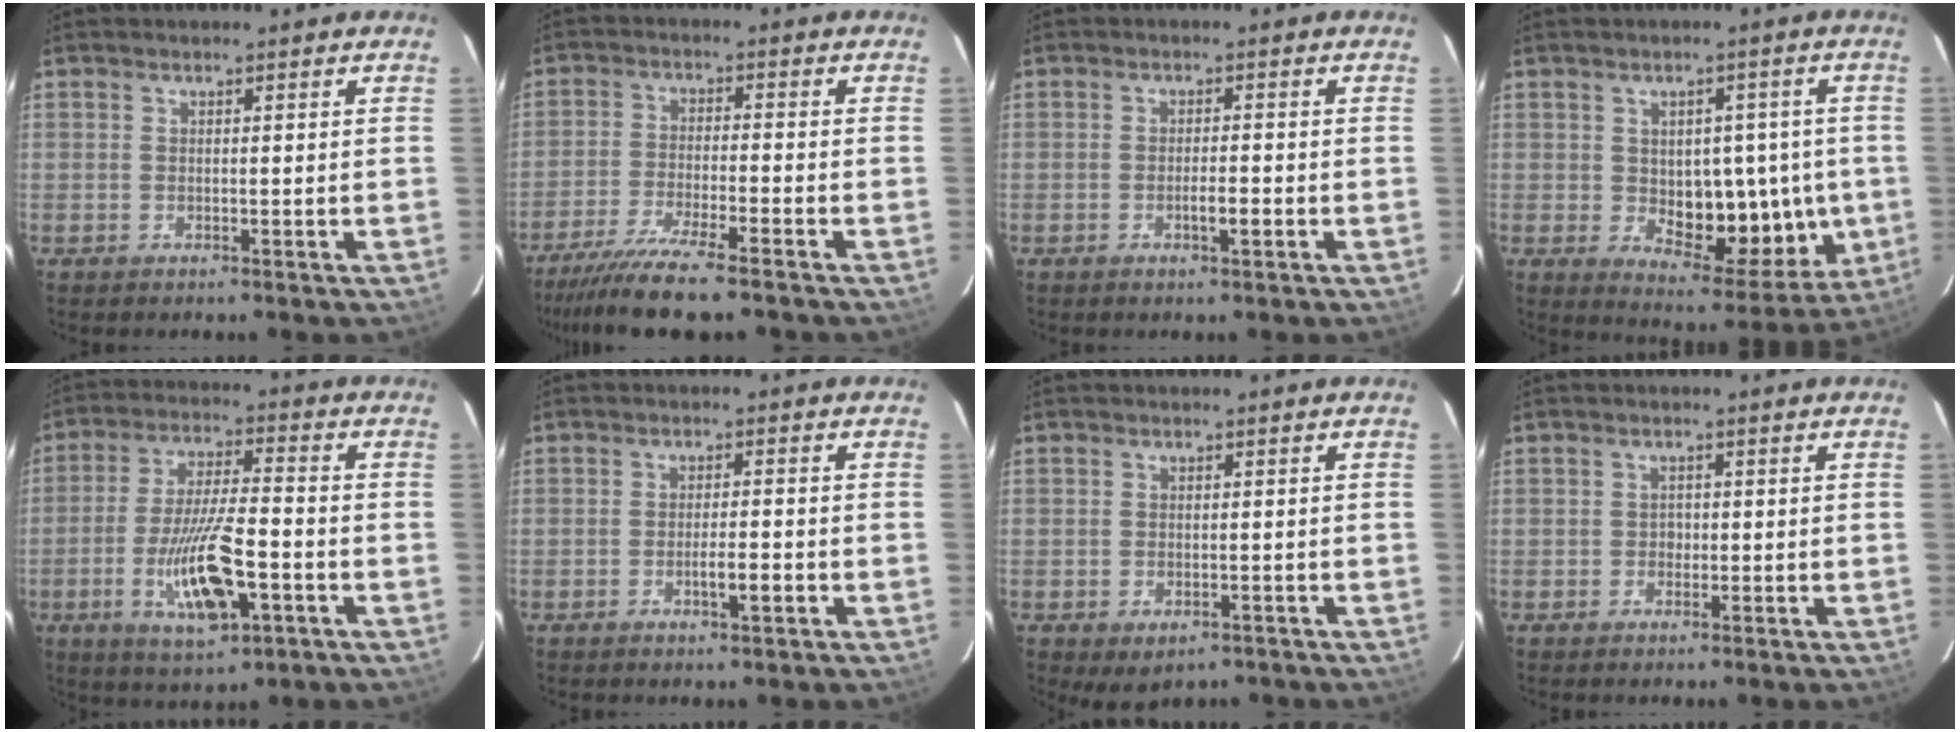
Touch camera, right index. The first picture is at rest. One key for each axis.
{"total": 10.8, "fx": -8.9, "fy": -0.2, "fz": 6.1, "tx": -0.096, "ty": -0.032, "tz": -0.147}
{"total": 2.4, "fx": -0.9, "fy": 0.3, "fz": 2.2, "tx": -0.037, "ty": 0.000, "tz": -0.016}
{"total": 12.3, "fx": -0.9, "fy": 6.9, "fz": 10.2, "tx": -0.121, "ty": 0.007, "tz": 0.009}
{"total": 12.6, "fx": -4.2, "fy": 2.8, "fz": 11.6, "tx": -0.219, "ty": -0.008, "tz": -0.068}
{"total": 3.2, "fx": -1.2, "fy": 0.4, "fz": 2.9, "tx": -0.048, "ty": 0.001, "tz": -0.019}
{"total": 3.4, "fx": -2.0, "fy": 2.0, "fz": 1.8, "tx": -0.024, "ty": -0.004, "tz": -0.016}
{"total": 1.1, "fx": -0.2, "fy": 0.9, "fz": 0.5, "tx": -0.007, "ty": 0.004, "tz": -0.004}